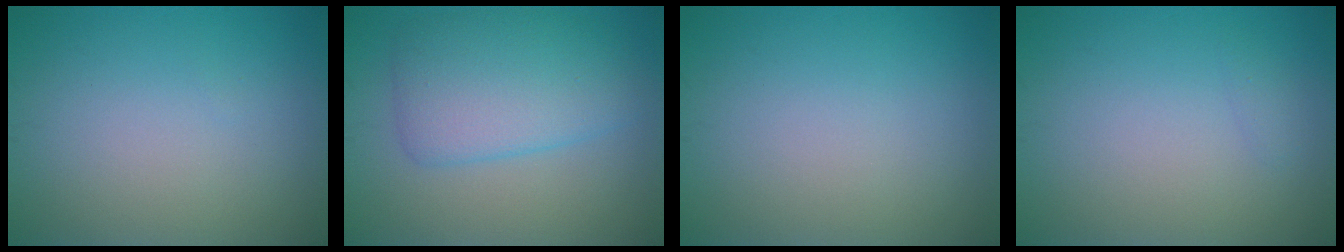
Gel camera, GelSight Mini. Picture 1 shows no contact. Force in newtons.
{"total": 5.7, "press": 5.6, "slide": 0.2}
{"total": 0.0}
{"total": 0.5, "press": 0.5, "slide": 0.0}